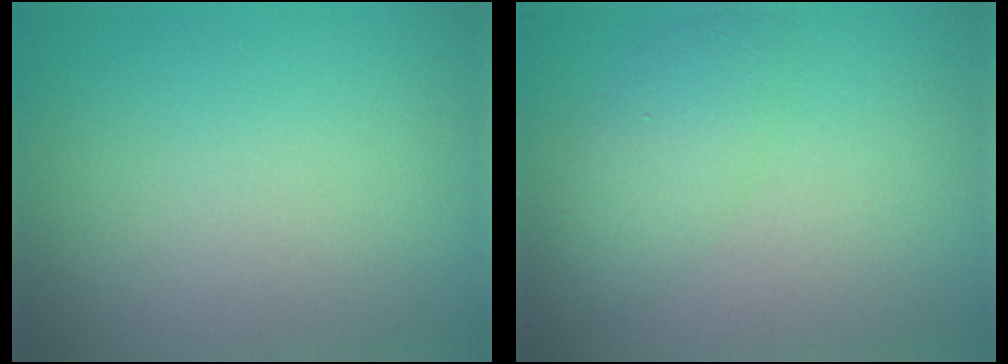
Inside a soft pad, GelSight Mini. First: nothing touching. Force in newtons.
{"total": 3.0, "press": 3.0, "slide": 0.2}